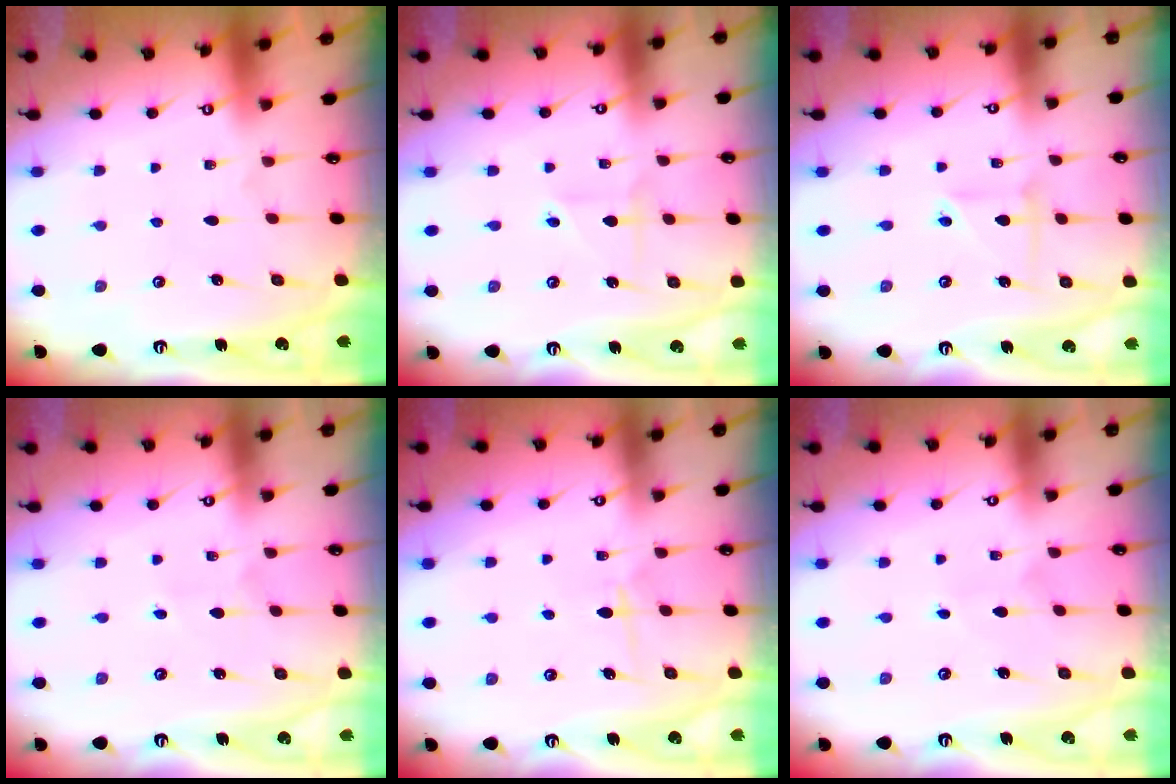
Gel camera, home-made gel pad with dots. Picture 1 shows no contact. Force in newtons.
{"total": 3.0, "press": 2.8, "slide": 1.0}
{"total": 3.5, "press": 3.5, "slide": 0.3}
{"total": 2.7, "press": 2.7, "slide": 0.2}
{"total": 5.5, "press": 5.5, "slide": 0.8}
{"total": 3.8, "press": 3.8, "slide": 0.3}